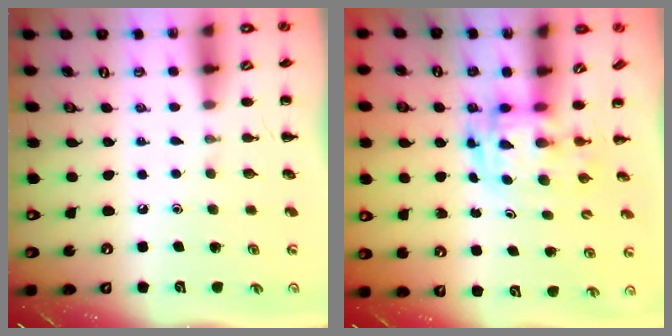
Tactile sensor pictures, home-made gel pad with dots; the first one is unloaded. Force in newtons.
{"total": 2.9, "press": 2.9, "slide": 0.6}